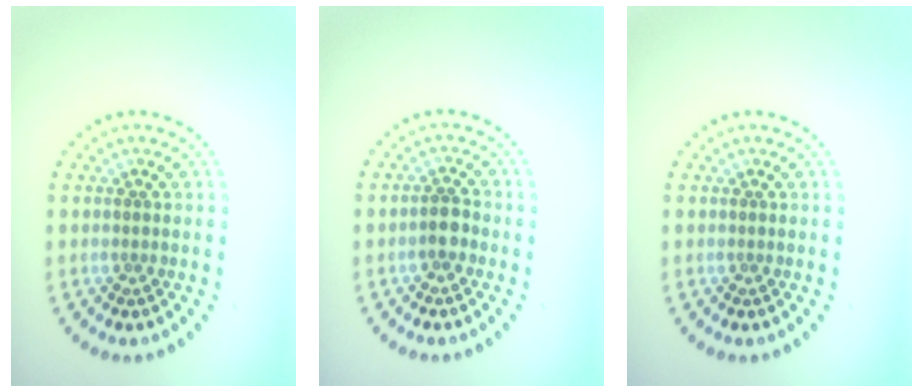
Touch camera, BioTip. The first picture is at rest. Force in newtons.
{"total": 1.6, "press": 1.5, "slide": 0.7}
{"total": 0.0}